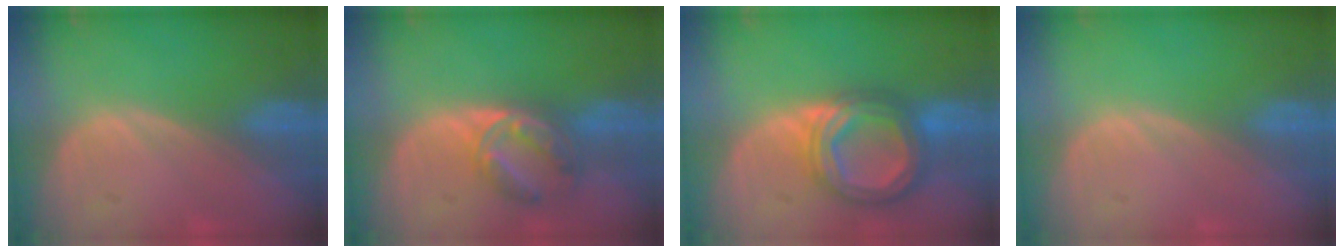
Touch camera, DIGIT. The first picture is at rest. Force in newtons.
{"total": 6.7, "press": 5.9, "slide": 3.0}
{"total": 8.4, "press": 8.4, "slide": 0.7}
{"total": 0.0}